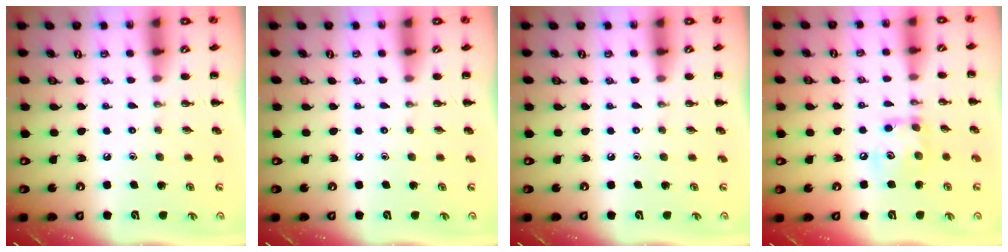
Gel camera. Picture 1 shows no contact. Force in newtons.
{"total": 0.0}
{"total": 0.0}
{"total": 9.4, "press": 9.4, "slide": 0.4}